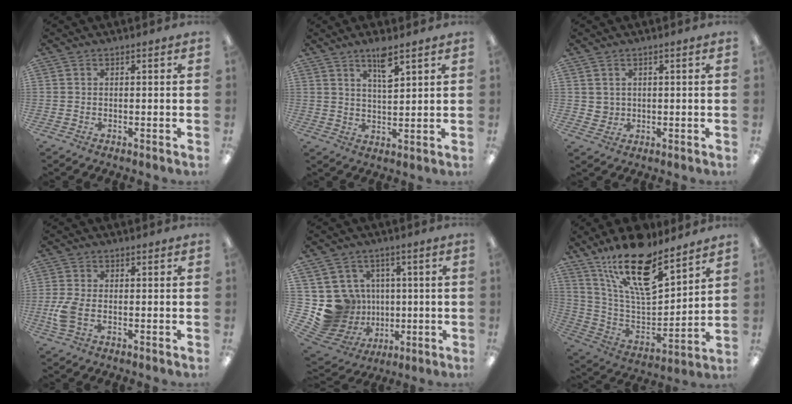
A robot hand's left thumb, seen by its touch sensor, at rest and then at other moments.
{"total": 6.5, "force": [4.3, 1.6, 4.5], "torque": [-0.077, -0.018, 0.070]}
{"total": 2.4, "force": [1.3, 2.0, 0.1], "torque": [-0.008, 0.002, 0.024]}
{"total": 5.6, "force": [-1.0, 2.9, 4.7], "torque": [-0.102, 0.001, -0.019]}
{"total": 12.6, "force": [0.2, 12.4, 2.3], "torque": [-0.076, -0.006, 0.035]}
{"total": 20.9, "force": [14.7, 7.3, 12.9], "torque": [-0.231, -0.092, 0.257]}